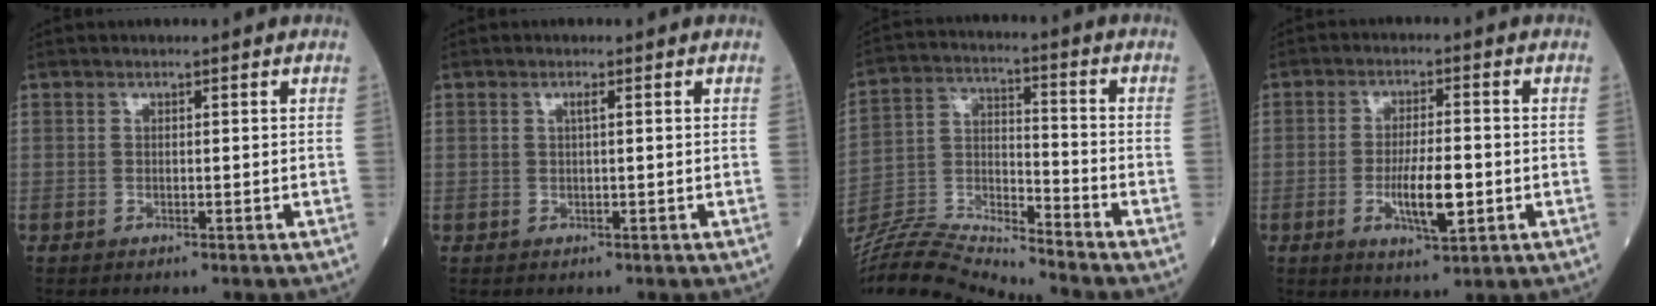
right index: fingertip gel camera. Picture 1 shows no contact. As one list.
[{"total": 0.8, "force": [0.2, 0.0, 0.8], "torque": [-0.016, 0.002, 0.004]}, {"total": 14.0, "force": [-13.8, -1.4, 2.1], "torque": [-0.048, 0.027, -0.262]}, {"total": 7.1, "force": [-1.7, 1.5, 6.7], "torque": [-0.120, -0.008, -0.026]}]